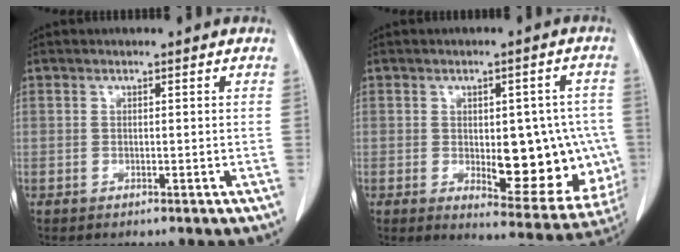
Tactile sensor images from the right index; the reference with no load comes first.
{"total": 15.4, "force": [-1.6, 6.5, 13.9], "torque": [-0.154, 0.005, 0.002]}